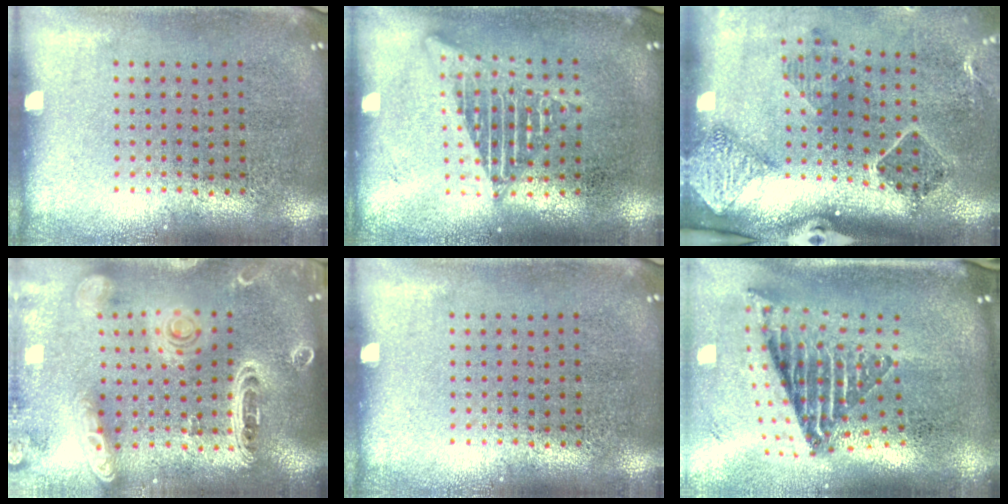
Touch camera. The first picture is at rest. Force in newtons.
{"total": 2.8, "press": 2.8, "slide": 0.3}
{"total": 1.8, "press": 1.6, "slide": 0.7}
{"total": 2.6, "press": 2.3, "slide": 1.1}
{"total": 0.0}
{"total": 2.6, "press": 1.6, "slide": 2.0}